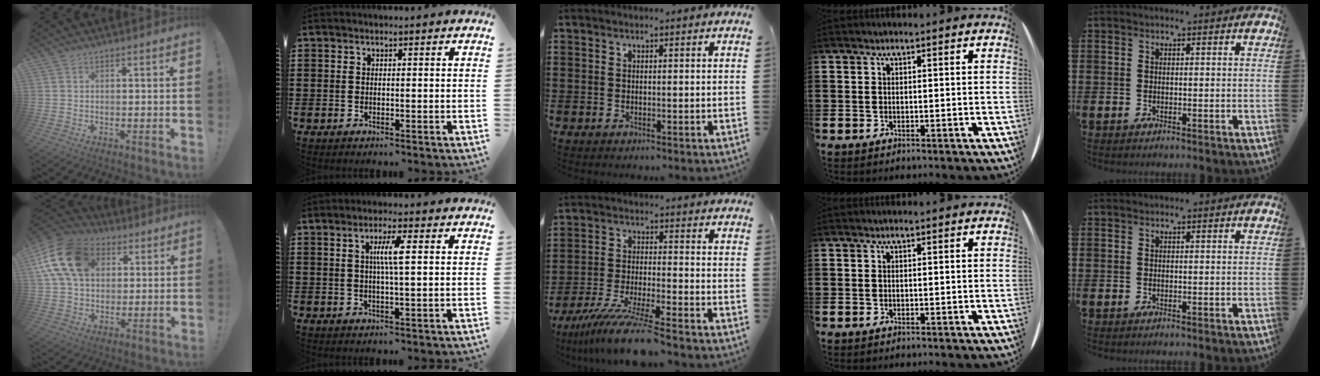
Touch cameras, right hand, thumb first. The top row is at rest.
{"thumb": {"total": 18.5, "force": [6.2, 13.4, 11.1], "torque": [-0.196, -0.008, 0.120]}, "index": {"total": 4.3, "force": [0.7, 0.3, 4.2], "torque": [-0.082, 0.000, 0.007]}, "middle": {"total": 9.3, "force": [-7.9, -0.2, 4.9], "torque": [-0.100, -0.009, -0.152]}}